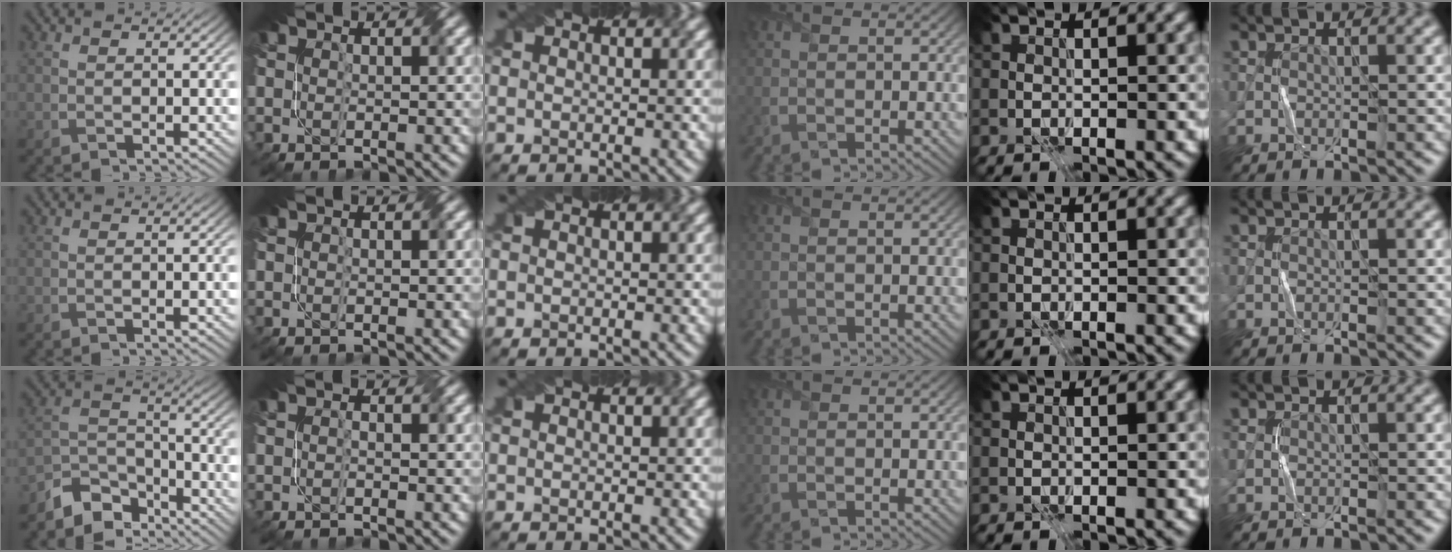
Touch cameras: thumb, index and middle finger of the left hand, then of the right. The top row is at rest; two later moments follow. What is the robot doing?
{"motion": "fold", "object": "paper"}